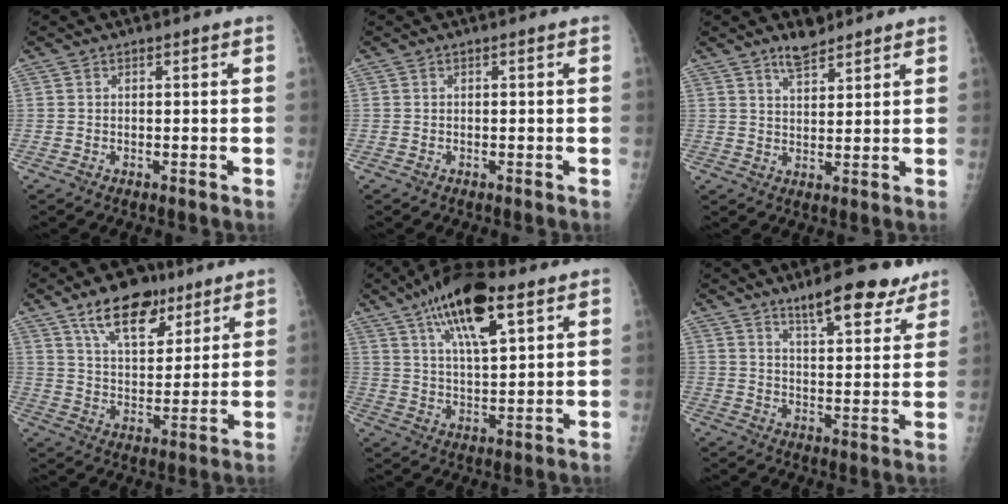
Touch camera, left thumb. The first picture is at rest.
{"total": 0.0}
{"total": 4.8, "force": [3.9, 1.6, 2.2], "torque": [-0.027, -0.028, 0.069]}
{"total": 13.3, "force": [8.4, 6.9, 7.7], "torque": [-0.089, -0.042, 0.142]}
{"total": 16.0, "force": [8.6, 5.6, 12.2], "torque": [-0.186, -0.021, 0.148]}
{"total": 12.1, "force": [8.7, 3.6, 7.5], "torque": [-0.074, -0.047, 0.128]}